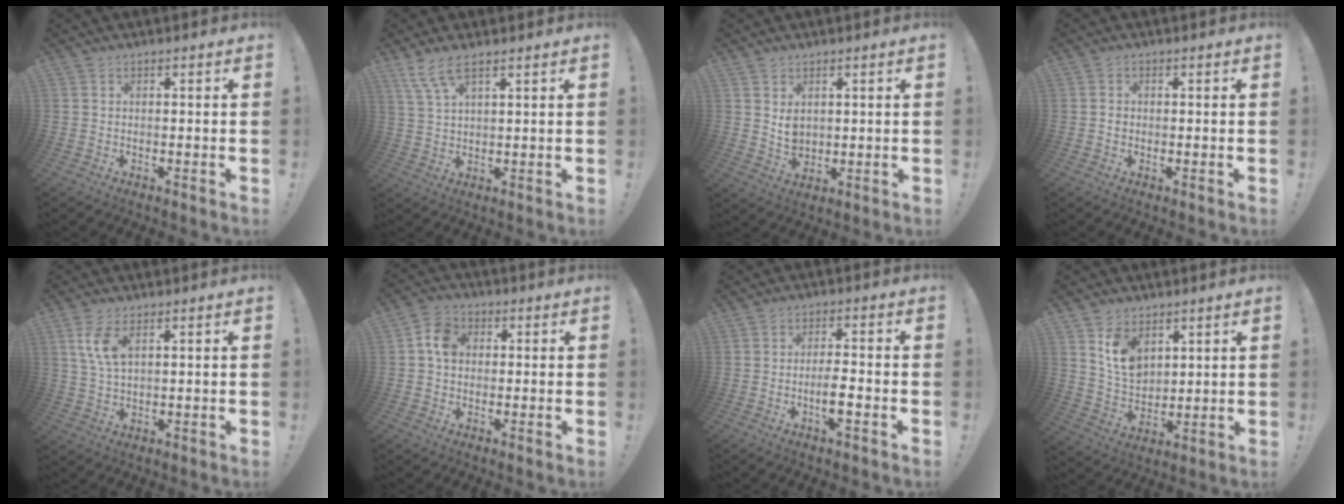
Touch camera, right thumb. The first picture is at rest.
{"total": 6.6, "force": [4.4, 1.8, 4.6], "torque": [-0.096, -0.014, 0.085]}
{"total": 4.8, "force": [2.2, 3.8, 2.0], "torque": [-0.022, -0.015, 0.042]}
{"total": 1.0, "force": [-0.3, 0.9, 0.4], "torque": [-0.007, 0.003, -0.005]}
{"total": 7.0, "force": [2.9, 3.0, 5.6], "torque": [-0.101, -0.011, 0.050]}
{"total": 7.4, "force": [0.8, 5.8, 4.6], "torque": [-0.064, 0.013, 0.016]}
{"total": 5.5, "force": [-2.1, 1.1, 4.9], "torque": [-0.102, 0.001, -0.037]}
{"total": 9.7, "force": [5.6, 6.7, 4.4], "torque": [-0.074, -0.031, 0.110]}